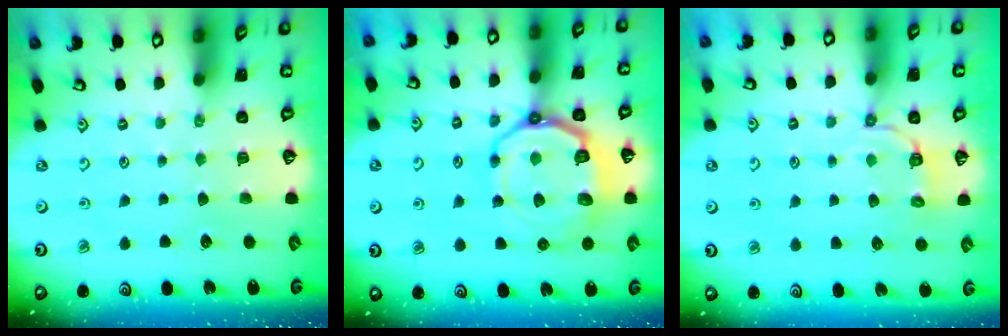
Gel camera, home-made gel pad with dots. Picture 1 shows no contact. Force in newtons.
{"total": 14.4, "press": 14.1, "slide": 3.0}
{"total": 4.0, "press": 3.5, "slide": 1.9}